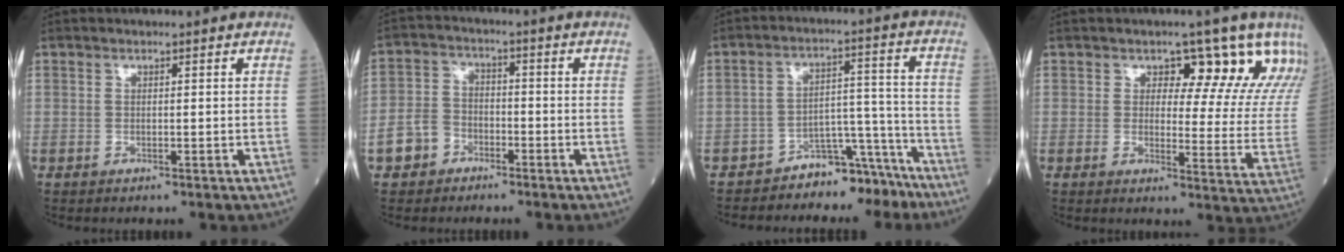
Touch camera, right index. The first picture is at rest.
{"total": 5.4, "force": [-3.1, 4.1, 1.5], "torque": [-0.039, 0.015, -0.059]}
{"total": 7.7, "force": [-7.0, 3.0, 1.3], "torque": [0.000, 0.066, -0.111]}
{"total": 12.1, "force": [8.7, 5.1, 6.6], "torque": [-0.053, -0.015, 0.076]}